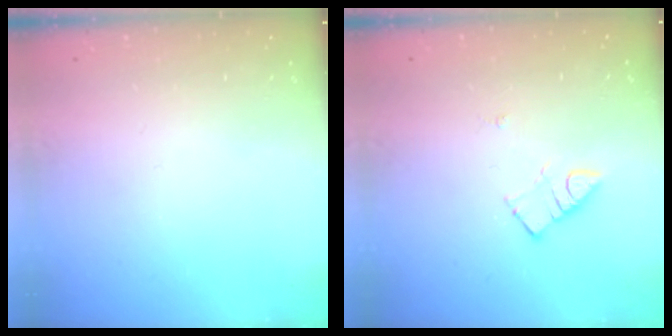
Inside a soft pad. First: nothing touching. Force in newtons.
{"total": 3.8, "press": 3.7, "slide": 0.4}